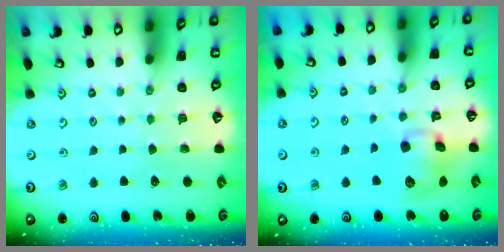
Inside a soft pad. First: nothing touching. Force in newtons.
{"total": 10.2, "press": 10.0, "slide": 1.9}